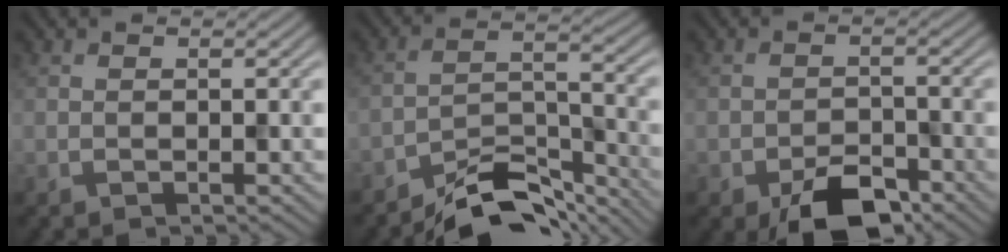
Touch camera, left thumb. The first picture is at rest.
{"total": 8.2, "force": [-7.3, 2.1, 3.0], "torque": [-0.047, 0.006, -0.138]}
{"total": 5.6, "force": [-4.0, 2.5, 3.0], "torque": [-0.043, 0.002, -0.070]}